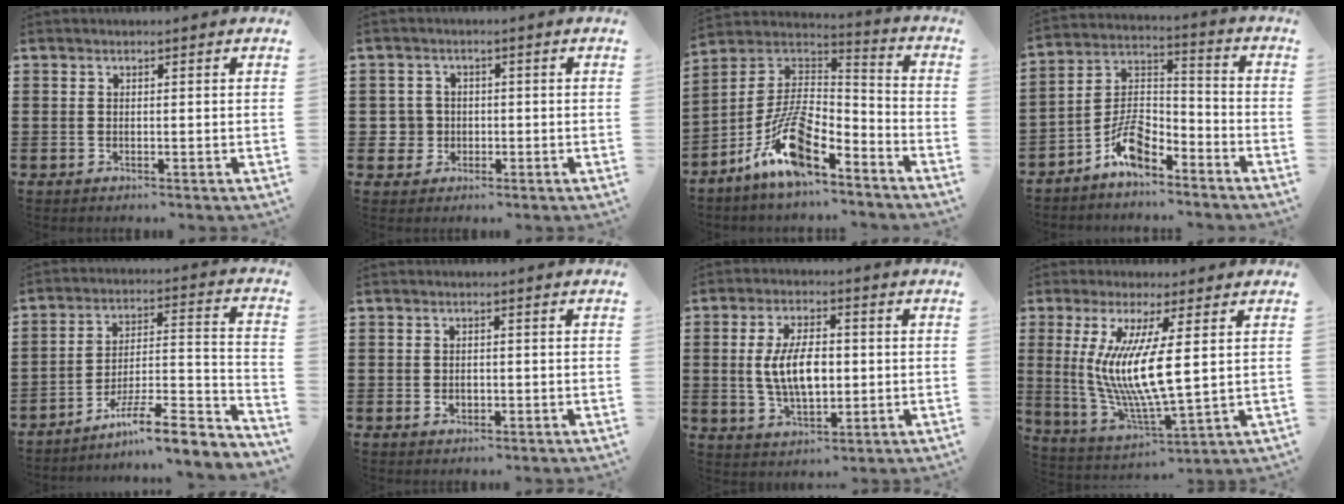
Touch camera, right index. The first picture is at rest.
{"total": 3.5, "force": [-0.6, 3.4, 0.8], "torque": [-0.036, 0.005, -0.017]}
{"total": 13.2, "force": [-8.1, 4.5, 9.4], "torque": [-0.189, 0.014, -0.152]}
{"total": 7.9, "force": [-6.0, 2.9, 4.2], "torque": [-0.097, 0.001, -0.118]}
{"total": 8.3, "force": [-6.5, 1.1, 5.1], "torque": [-0.075, 0.001, -0.126]}
{"total": 1.4, "force": [-0.2, 1.0, 0.9], "torque": [-0.019, 0.005, -0.005]}
{"total": 8.1, "force": [0.2, 4.0, 7.1], "torque": [-0.130, 0.001, -0.004]}
{"total": 10.5, "force": [2.4, 1.9, 10.1], "torque": [-0.218, -0.015, 0.041]}